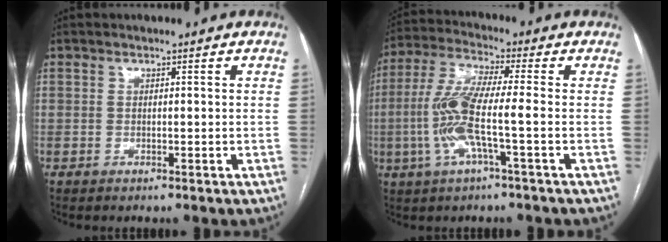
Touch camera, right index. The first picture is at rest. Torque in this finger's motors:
{"motor_torque": [1.72, -0.42, 0.78, 0.21]}